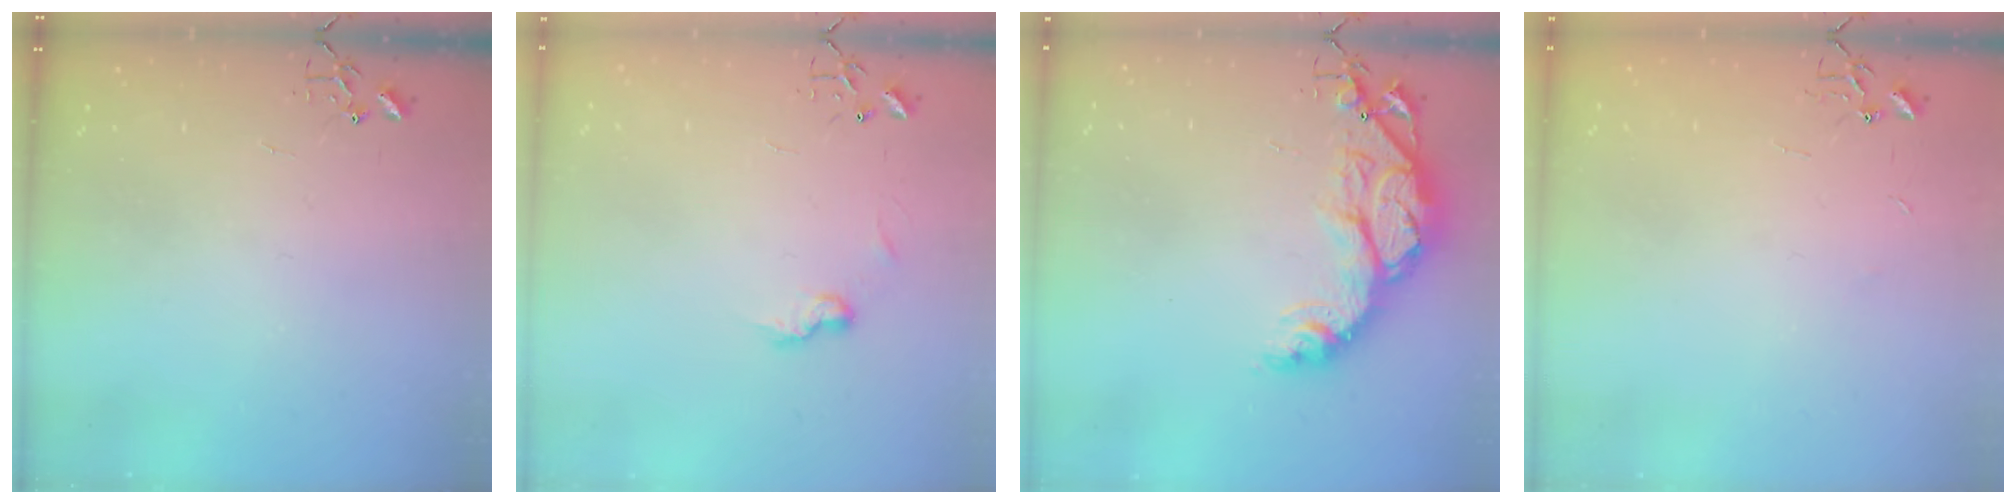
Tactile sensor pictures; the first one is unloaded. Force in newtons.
{"total": 6.7, "press": 6.7, "slide": 0.4}
{"total": 15.3, "press": 15.3, "slide": 1.1}
{"total": 2.4, "press": 2.4, "slide": 0.3}